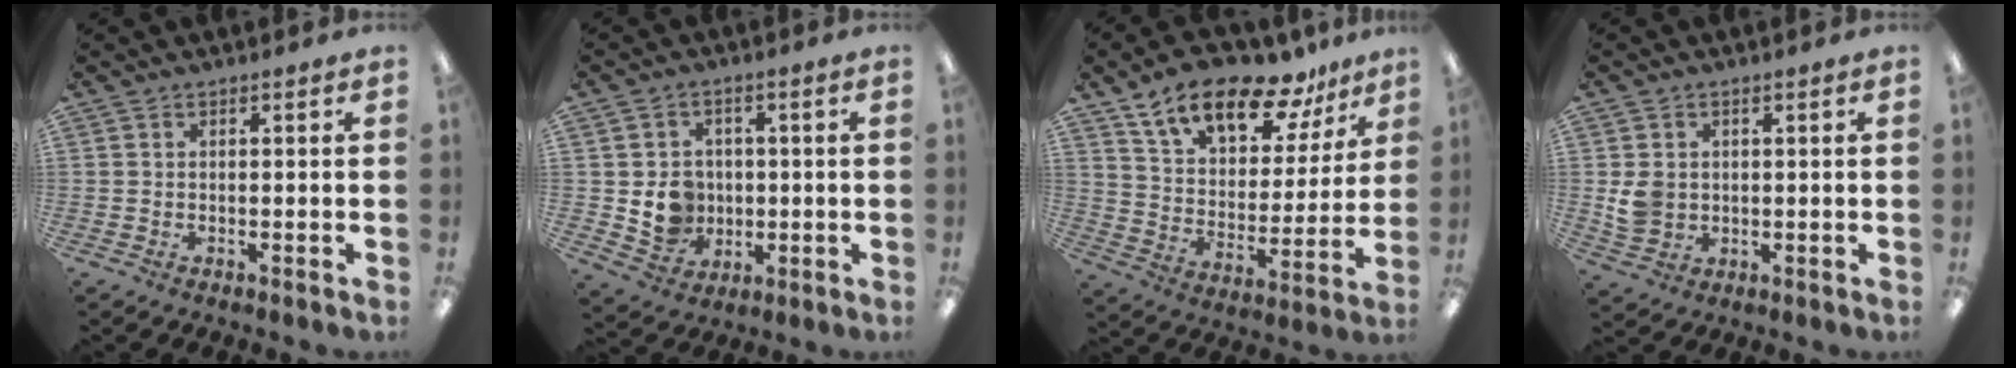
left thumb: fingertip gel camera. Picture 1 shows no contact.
{"total": 7.9, "force": [-0.2, 7.4, 2.7], "torque": [-0.053, 0.007, 0.005]}
{"total": 17.7, "force": [13.1, 7.7, 9.0], "torque": [-0.156, -0.076, 0.227]}
{"total": 5.1, "force": [0.8, 4.5, 2.3], "torque": [-0.030, 0.004, 0.018]}